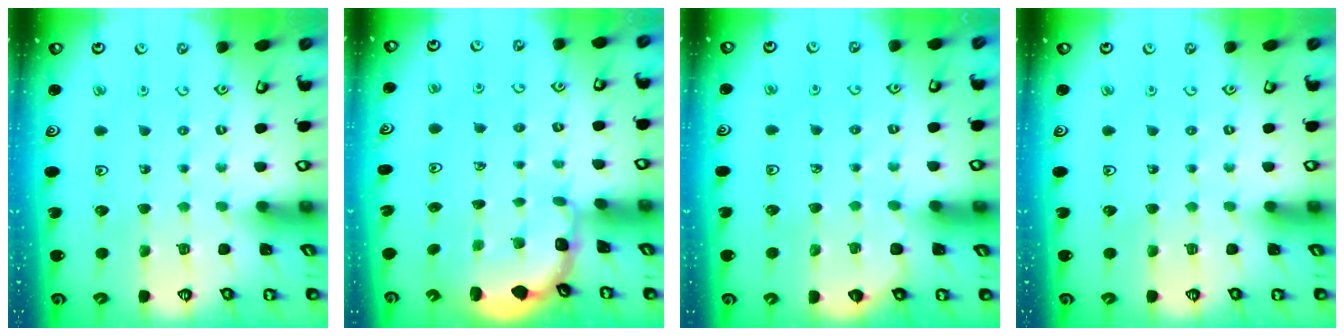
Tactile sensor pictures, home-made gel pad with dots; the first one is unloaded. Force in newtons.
{"total": 2.5, "press": 1.9, "slide": 1.6}
{"total": 2.4, "press": 2.4, "slide": 0.2}
{"total": 0.0}